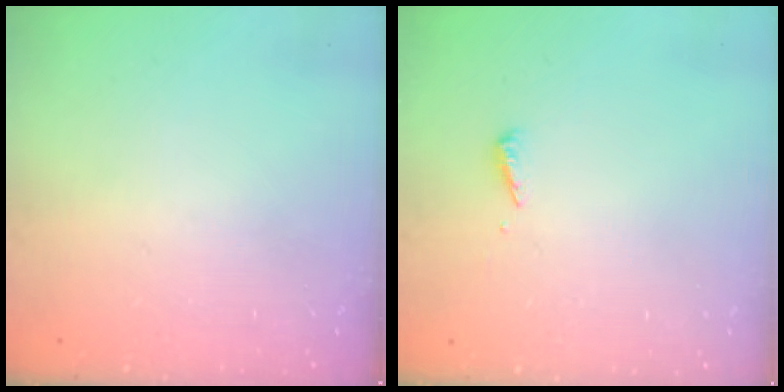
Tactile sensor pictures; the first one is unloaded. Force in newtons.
{"total": 2.5, "press": 2.5, "slide": 0.1}